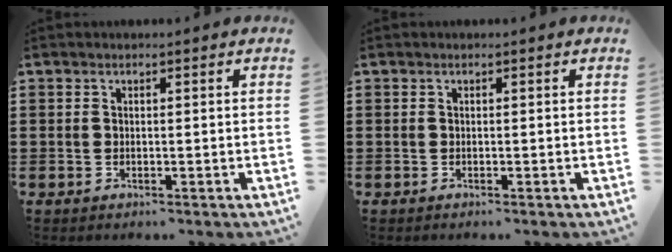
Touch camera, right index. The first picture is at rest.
{"total": 0.0}